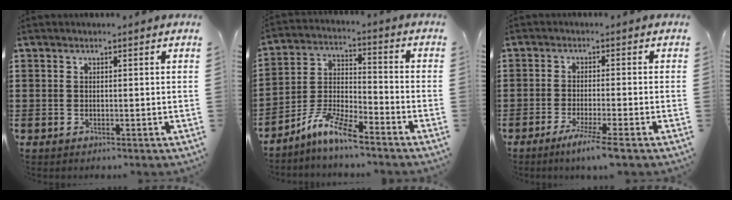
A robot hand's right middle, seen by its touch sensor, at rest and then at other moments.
{"total": 7.6, "force": [-6.4, 0.9, 3.9], "torque": [-0.089, -0.002, -0.125]}
{"total": 4.2, "force": [-3.0, -0.7, 2.9], "torque": [-0.051, -0.016, -0.053]}